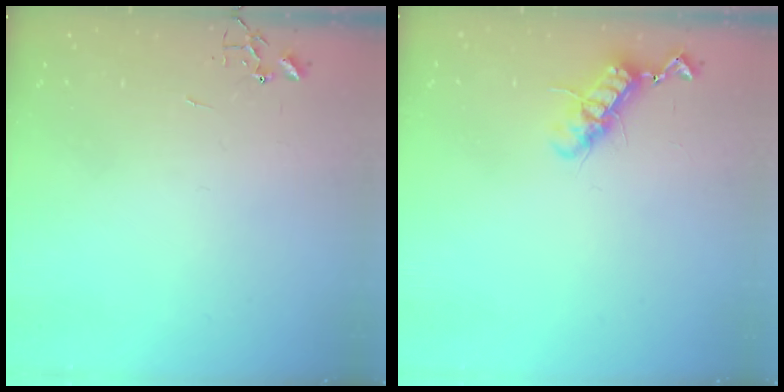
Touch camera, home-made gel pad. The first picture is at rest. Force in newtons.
{"total": 11.1, "press": 11.1, "slide": 0.7}